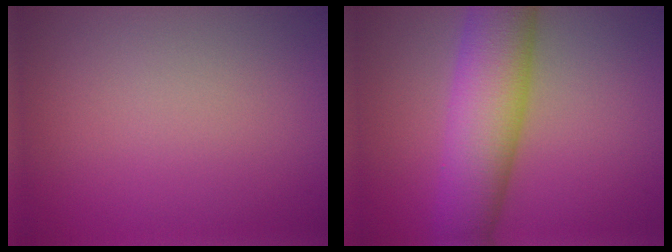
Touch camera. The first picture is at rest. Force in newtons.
{"total": 8.9, "press": 8.9, "slide": 0.2}